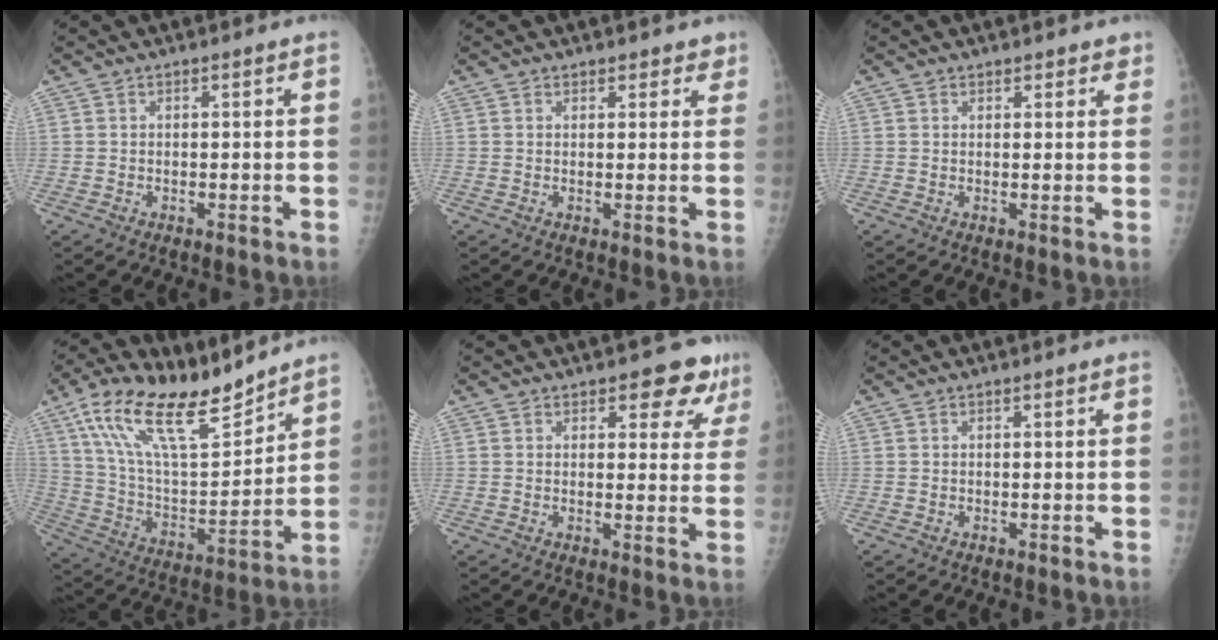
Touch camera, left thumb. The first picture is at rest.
{"total": 2.4, "force": [1.9, 1.5, 0.6], "torque": [0.026, -0.008, 0.016]}
{"total": 2.0, "force": [1.6, 1.2, 0.4], "torque": [0.022, -0.007, 0.013]}
{"total": 20.3, "force": [14.6, 6.6, 12.4], "torque": [-0.192, -0.062, 0.270]}
{"total": 7.1, "force": [4.5, 3.6, 4.2], "torque": [-0.010, -0.021, 0.048]}
{"total": 0.0}